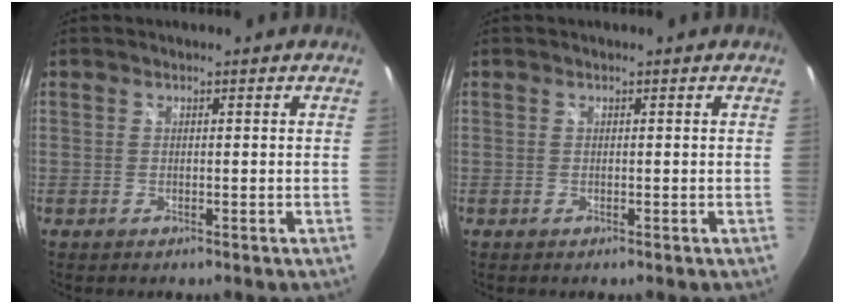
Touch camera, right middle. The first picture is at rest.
{"total": 0.0}